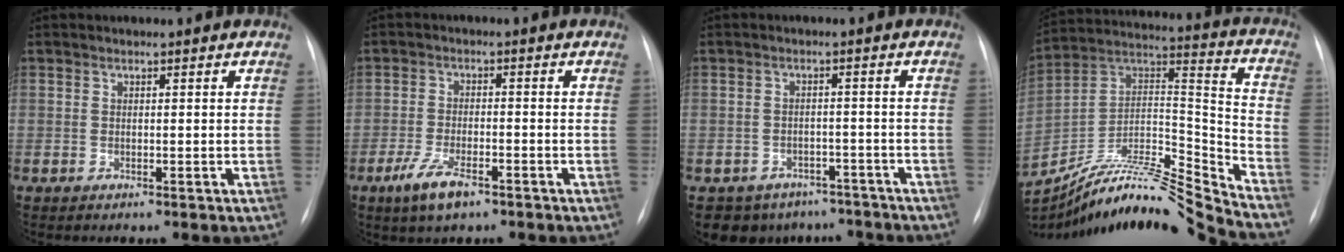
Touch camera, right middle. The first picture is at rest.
{"total": 5.7, "force": [-3.5, 1.8, 4.1], "torque": [-0.091, -0.009, -0.062]}
{"total": 9.6, "force": [-7.4, 6.0, 1.2], "torque": [-0.016, 0.018, -0.086]}
{"total": 22.2, "force": [-20.8, -1.4, 7.5], "torque": [-0.163, 0.022, -0.359]}